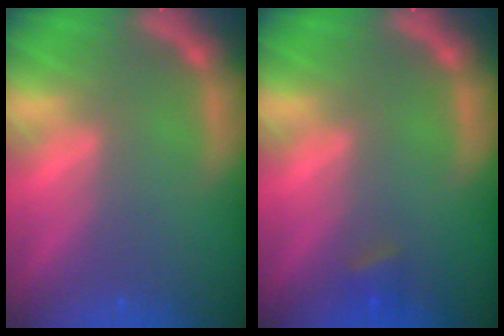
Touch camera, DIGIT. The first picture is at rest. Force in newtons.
{"total": 1.4}